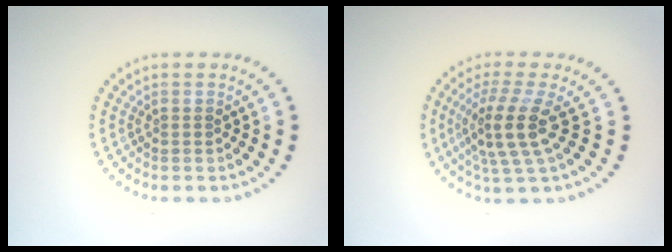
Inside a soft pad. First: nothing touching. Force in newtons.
{"total": 4.2, "press": 3.2, "slide": 2.8}